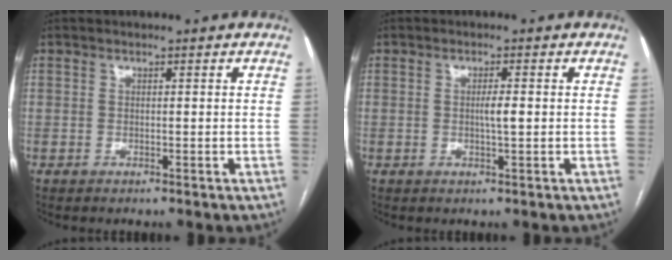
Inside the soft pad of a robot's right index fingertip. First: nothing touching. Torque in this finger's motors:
{"motor_torque": [0.00, 0.00, 0.00, 0.03]}